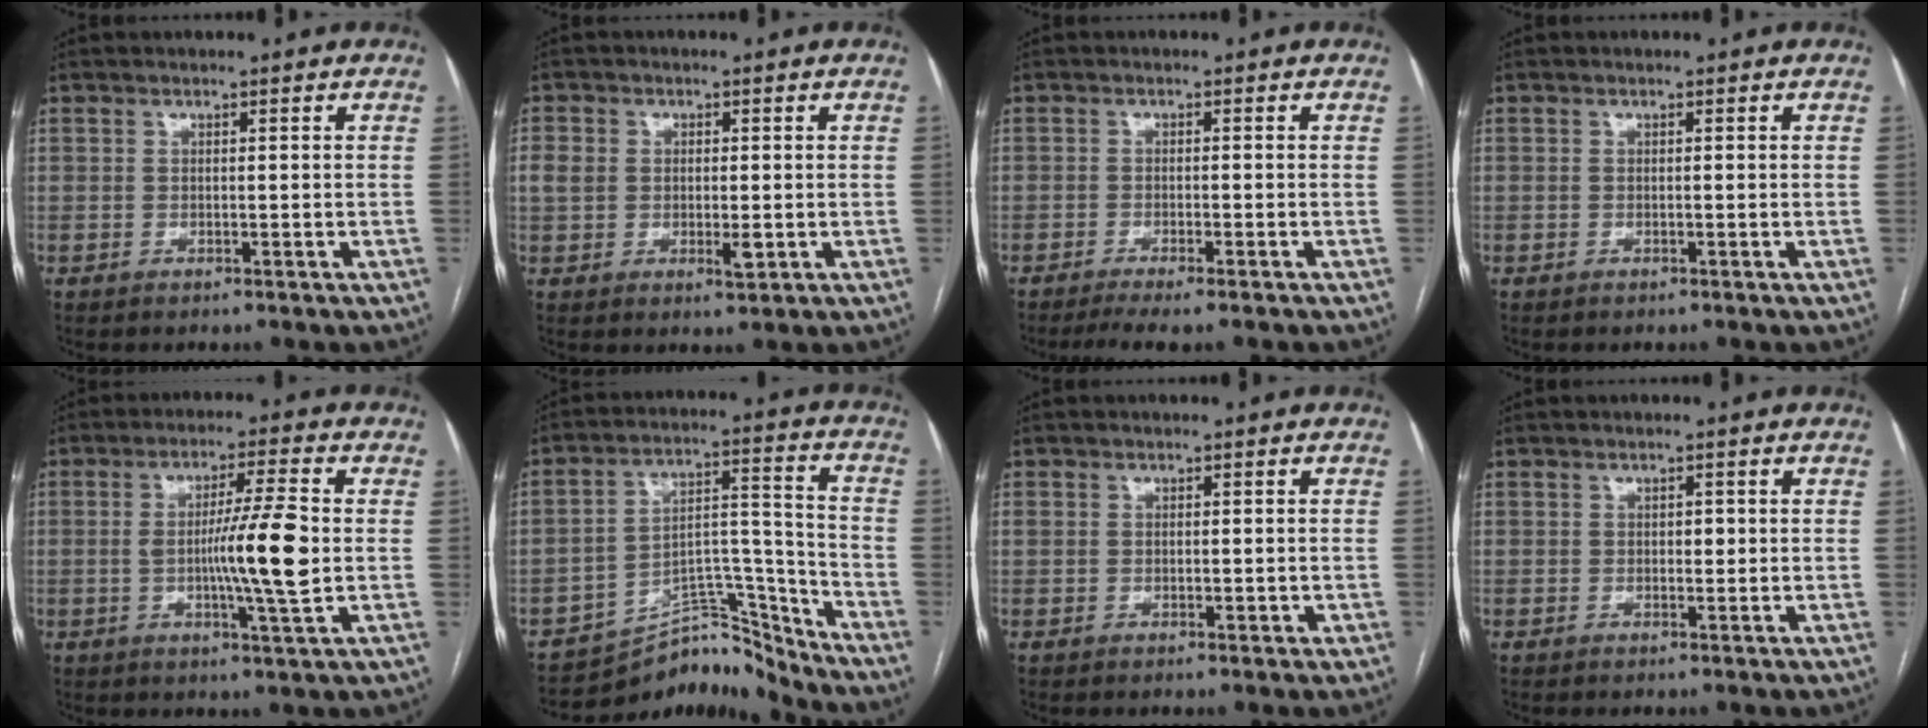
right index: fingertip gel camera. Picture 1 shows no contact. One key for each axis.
{"total": 4.8, "fx": -0.3, "fy": 3.0, "fz": 3.8, "tx": -0.066, "ty": 0.003, "tz": -0.001}
{"total": 5.6, "fx": -4.4, "fy": 0.0, "fz": 3.3, "tx": -0.046, "ty": -0.008, "tz": -0.069}
{"total": 0.0}
{"total": 9.9, "fx": -0.6, "fy": -0.2, "fz": 9.9, "tx": -0.169, "ty": -0.005, "tz": -0.015}
{"total": 11.2, "fx": -10.9, "fy": 2.6, "fz": 0.7, "tx": 0.007, "ty": 0.069, "tz": -0.182}
{"total": 1.7, "fx": -0.2, "fy": 1.2, "fz": 1.3, "tx": -0.023, "ty": 0.009, "tz": 0.004}
{"total": 1.1, "fx": 0.1, "fy": 0.7, "fz": 0.8, "tx": -0.008, "ty": 0.001, "tz": 0.000}